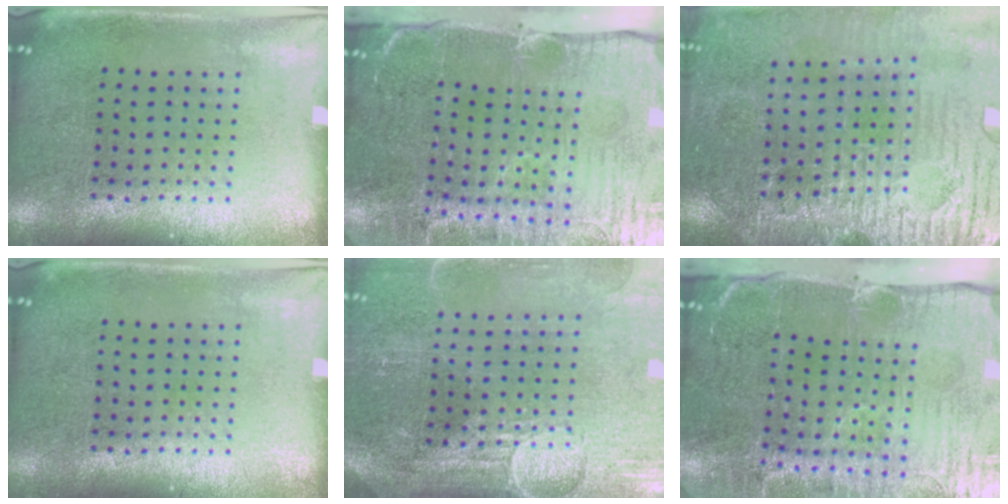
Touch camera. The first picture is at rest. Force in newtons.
{"total": 5.4, "press": 4.4, "slide": 3.1}
{"total": 3.7, "press": 3.7, "slide": 0.1}
{"total": 0.0}
{"total": 4.1, "press": 3.7, "slide": 1.9}
{"total": 5.4, "press": 4.4, "slide": 3.1}